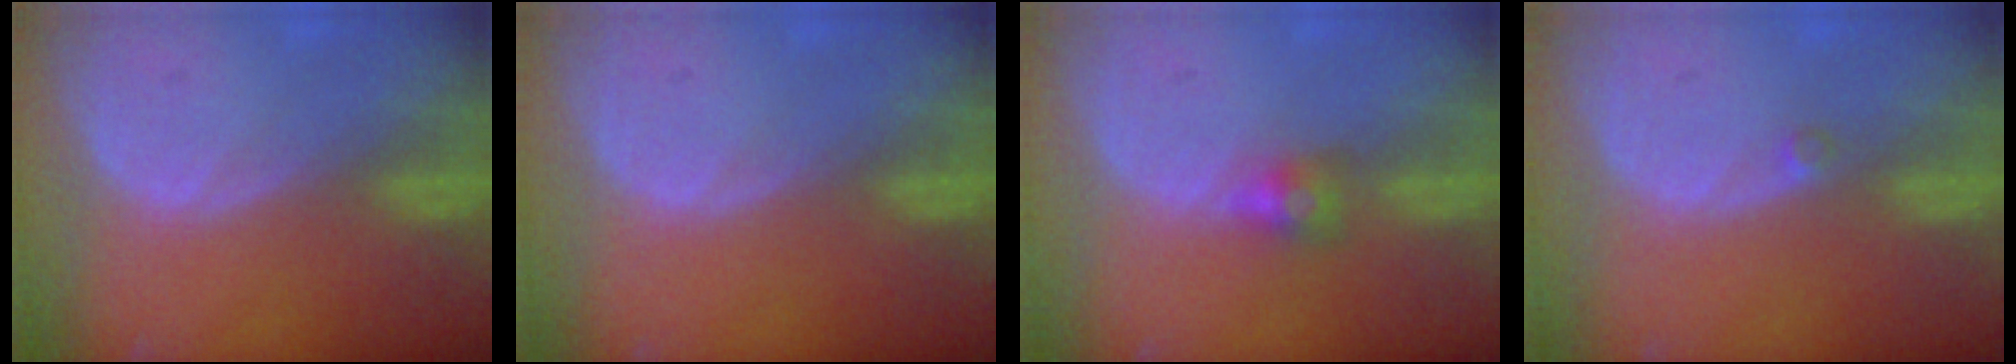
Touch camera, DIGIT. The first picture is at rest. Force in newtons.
{"total": 0.0}
{"total": 2.8, "press": 2.5, "slide": 1.3}
{"total": 1.0, "press": 0.8, "slide": 0.5}